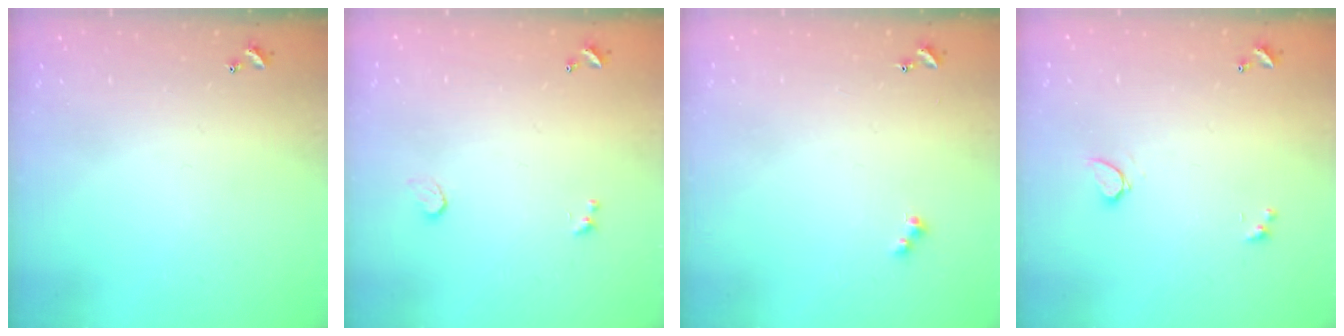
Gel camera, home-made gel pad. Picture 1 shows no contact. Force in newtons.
{"total": 0.6, "press": 0.3, "slide": 0.5}
{"total": 2.5, "press": 2.5, "slide": 0.5}
{"total": 1.0, "press": 0.9, "slide": 0.4}